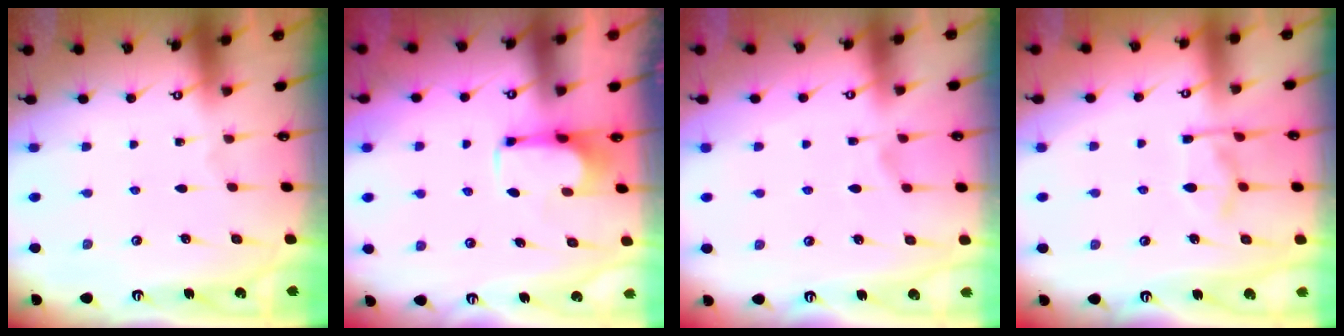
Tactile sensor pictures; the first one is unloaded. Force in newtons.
{"total": 0.9, "press": 0.7, "slide": 0.6}
{"total": 2.9, "press": 2.7, "slide": 1.1}
{"total": 10.1, "press": 10.0, "slide": 1.1}